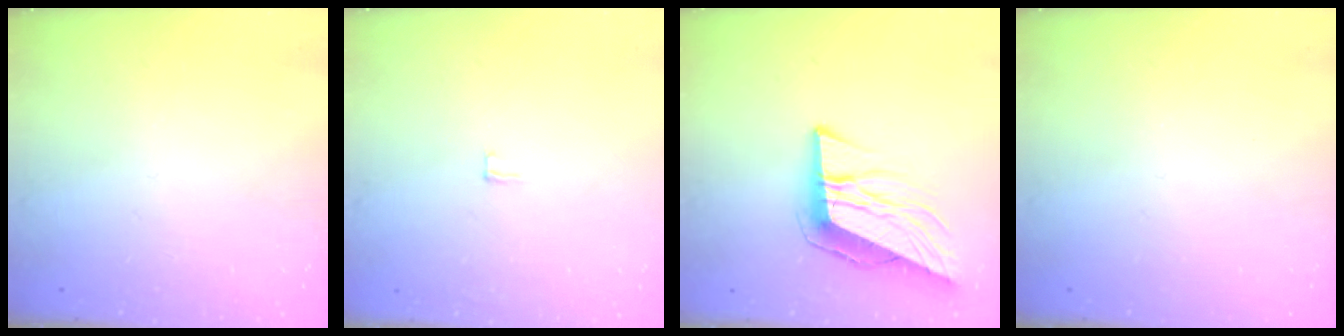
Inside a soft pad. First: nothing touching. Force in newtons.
{"total": 2.0, "press": 2.0, "slide": 0.2}
{"total": 12.1, "press": 11.5, "slide": 3.6}
{"total": 0.0}